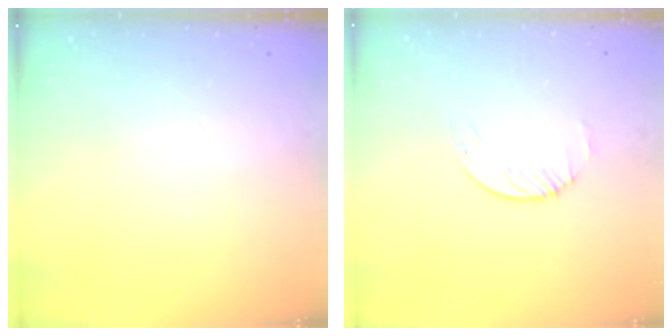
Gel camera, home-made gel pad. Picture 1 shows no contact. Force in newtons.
{"total": 1.6, "press": 1.6, "slide": 0.2}